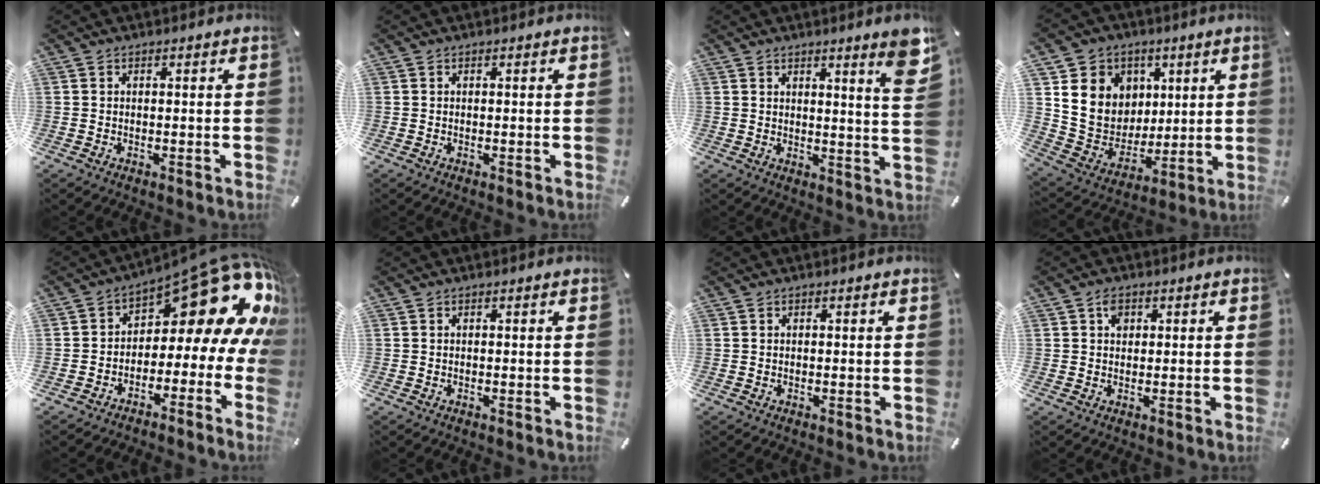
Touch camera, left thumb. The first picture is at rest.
{"total": 0.0}
{"total": 6.5, "force": [4.2, 0.6, 5.0], "torque": [-0.064, -0.033, 0.064]}
{"total": 13.6, "force": [3.8, 12.6, 3.5], "torque": [-0.068, -0.020, 0.083]}
{"total": 16.8, "force": [8.9, 8.1, 11.8], "torque": [-0.148, -0.075, 0.141]}
{"total": 0.0}
{"total": 0.0}
{"total": 2.3, "force": [0.7, 1.9, 1.2], "torque": [-0.010, 0.000, 0.007]}